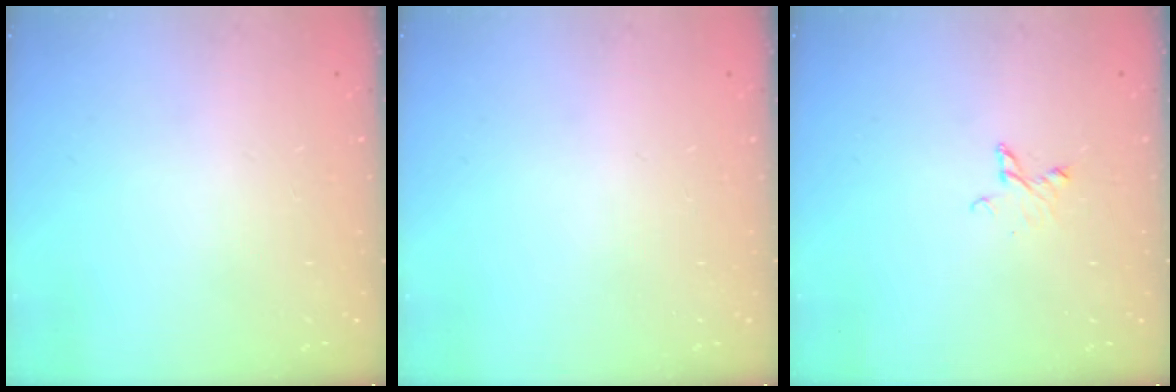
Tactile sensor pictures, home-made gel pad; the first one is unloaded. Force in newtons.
{"total": 0.0}
{"total": 4.0, "press": 4.0, "slide": 0.4}